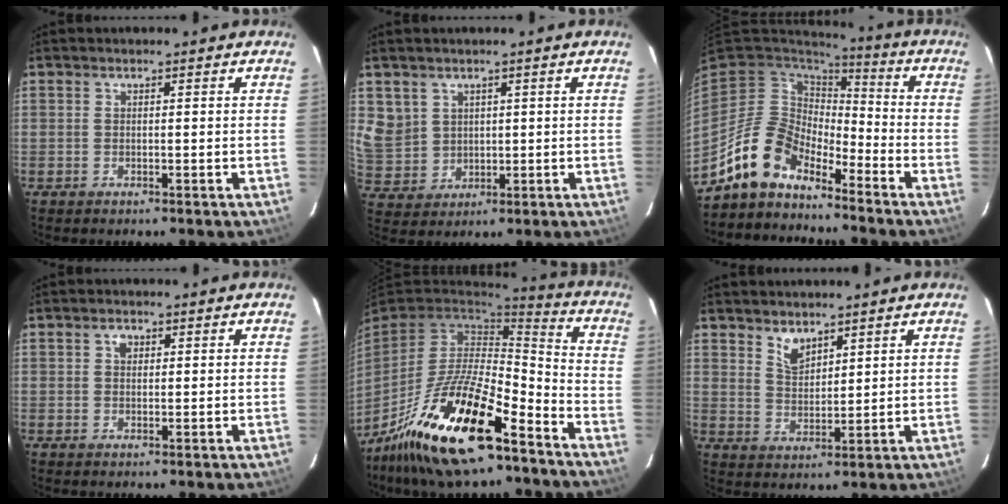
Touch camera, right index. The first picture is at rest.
{"total": 7.9, "force": [3.3, 6.8, 2.0], "torque": [-0.046, 0.011, 0.086]}
{"total": 11.5, "force": [-9.5, 5.2, 3.9], "torque": [-0.082, 0.024, -0.186]}
{"total": 1.5, "force": [0.5, 1.2, 0.7], "torque": [-0.011, 0.008, 0.007]}
{"total": 23.7, "force": [-15.4, 7.3, 16.5], "torque": [-0.326, -0.024, -0.268]}
{"total": 4.3, "force": [3.4, 1.9, 1.8], "torque": [-0.028, 0.001, 0.065]}